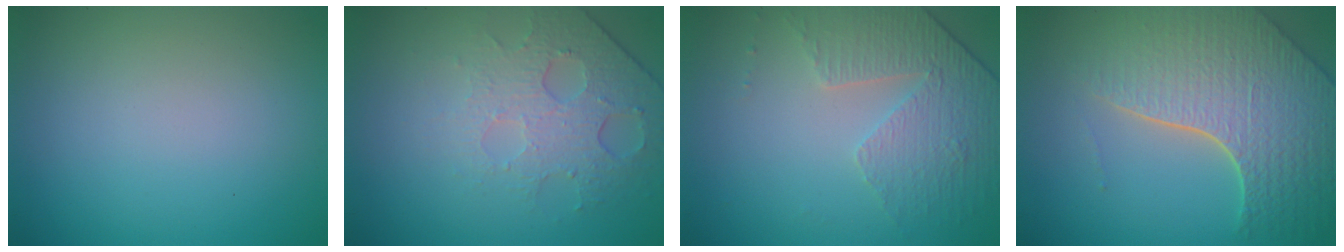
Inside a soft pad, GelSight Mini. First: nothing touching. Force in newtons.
{"total": 4.9, "press": 3.1, "slide": 3.7}
{"total": 4.7, "press": 3.3, "slide": 3.3}
{"total": 7.8, "press": 5.7, "slide": 5.4}